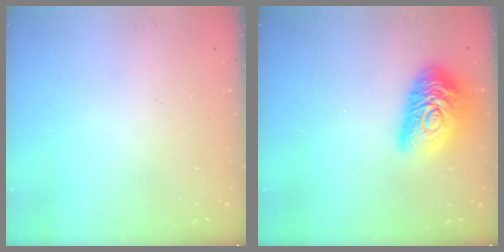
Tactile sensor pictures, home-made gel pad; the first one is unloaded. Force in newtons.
{"total": 16.3, "press": 16.2, "slide": 1.7}